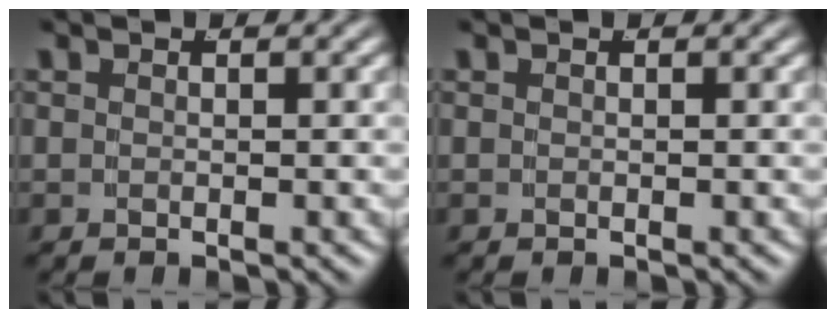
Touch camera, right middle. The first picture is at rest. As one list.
[{"total": 0.0}]